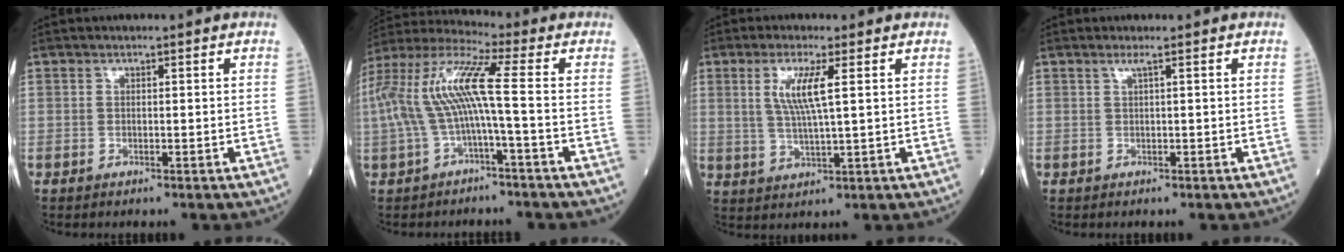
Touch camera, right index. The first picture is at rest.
{"total": 10.9, "force": [-1.0, 0.8, 10.8], "torque": [-0.235, 0.037, -0.027]}
{"total": 6.0, "force": [1.8, 0.2, 5.7], "torque": [-0.122, -0.001, 0.040]}
{"total": 0.7, "force": [0.4, -0.2, 0.6], "torque": [-0.020, 0.003, 0.012]}